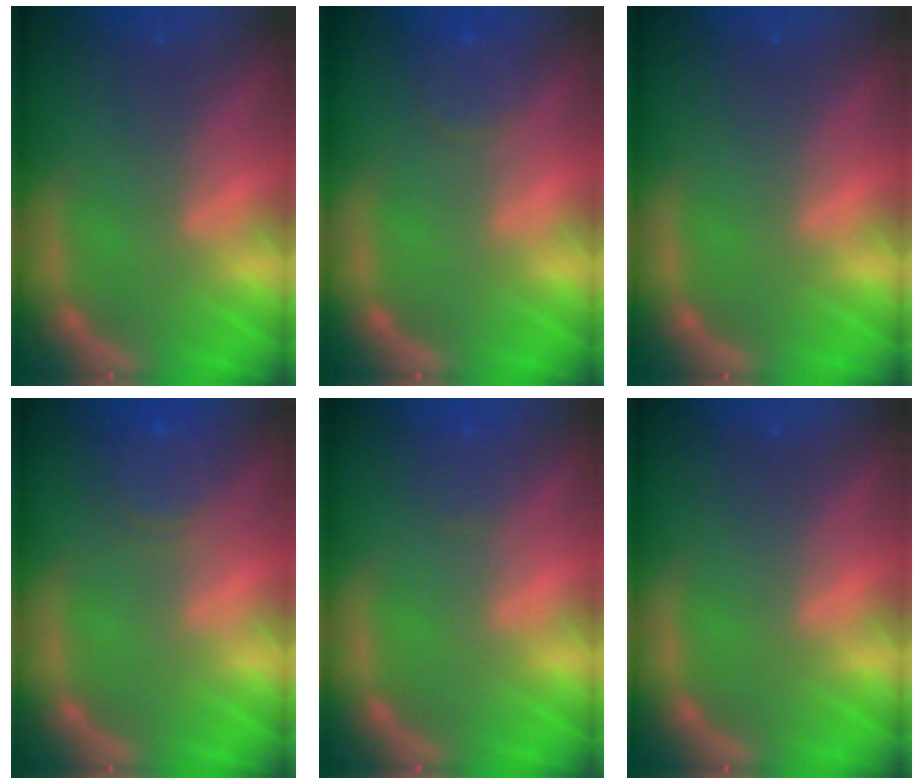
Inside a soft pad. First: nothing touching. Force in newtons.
{"total": 2.4}
{"total": 0.0}
{"total": 4.0}
{"total": 1.4}
{"total": 0.0}